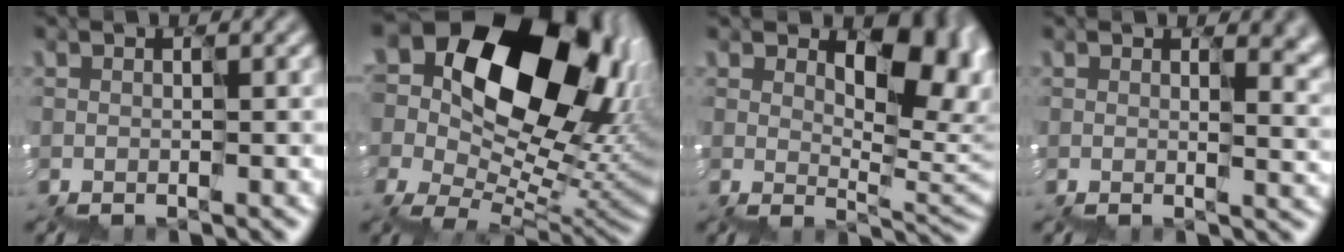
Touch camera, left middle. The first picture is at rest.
{"total": 17.9, "force": [4.6, 11.9, 12.5], "torque": [-0.216, 0.016, 0.095]}
{"total": 8.5, "force": [2.5, 4.7, 6.7], "torque": [-0.090, -0.007, 0.051]}
{"total": 8.6, "force": [1.9, 5.2, 6.7], "torque": [-0.065, 0.005, 0.030]}